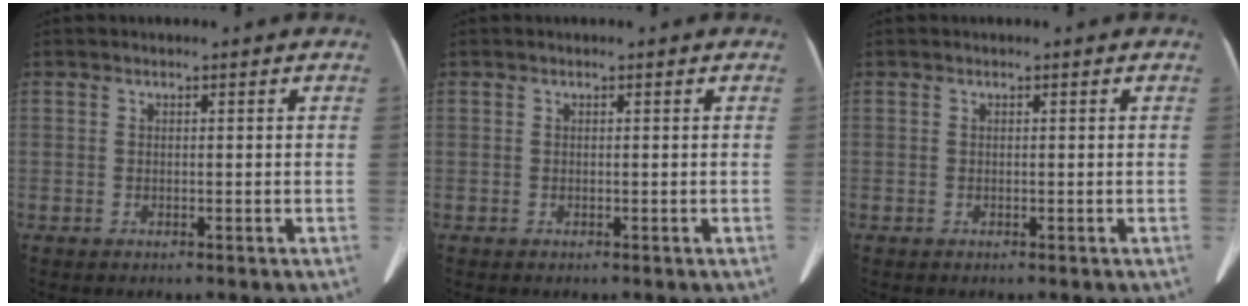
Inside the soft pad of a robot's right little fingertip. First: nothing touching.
{"total": 0.0}
{"total": 0.0}